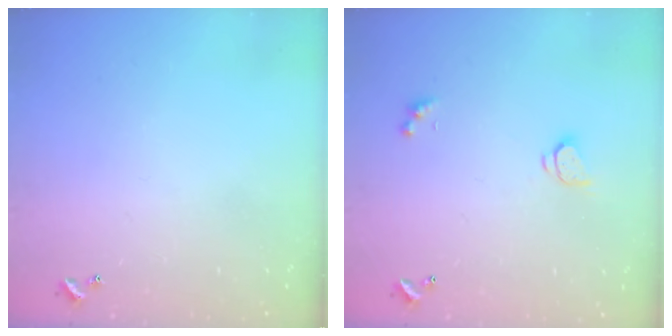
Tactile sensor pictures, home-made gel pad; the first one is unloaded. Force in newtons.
{"total": 1.6, "press": 1.5, "slide": 0.4}